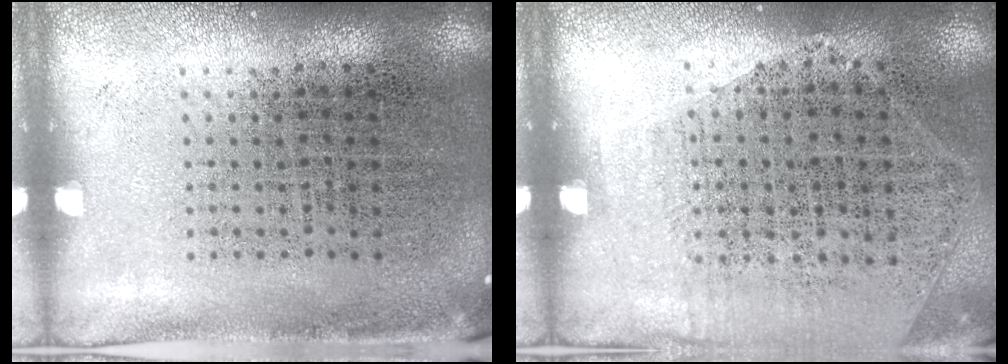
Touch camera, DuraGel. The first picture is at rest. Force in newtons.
{"total": 1.2, "press": 1.0, "slide": 0.7}